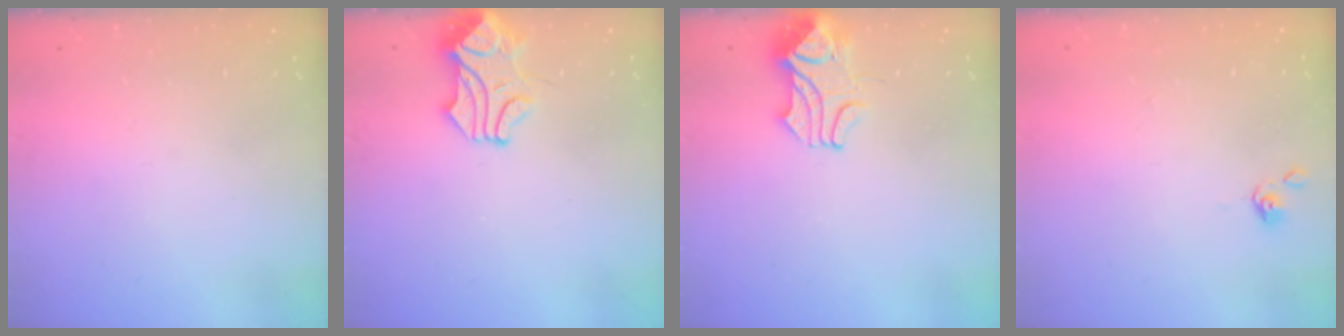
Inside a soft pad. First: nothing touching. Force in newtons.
{"total": 1.4, "press": 1.4, "slide": 0.1}
{"total": 2.1, "press": 2.0, "slide": 0.8}
{"total": 0.0}